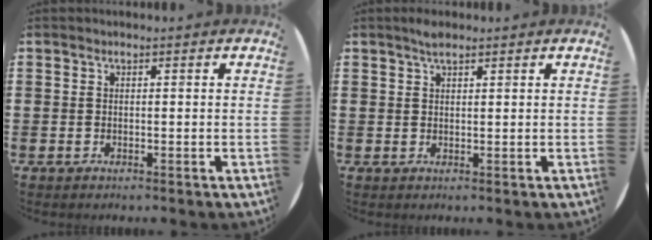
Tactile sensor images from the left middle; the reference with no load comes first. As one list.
[{"total": 1.8, "force": [1.4, 0.4, 1.0], "torque": [-0.019, 0.004, 0.025]}]